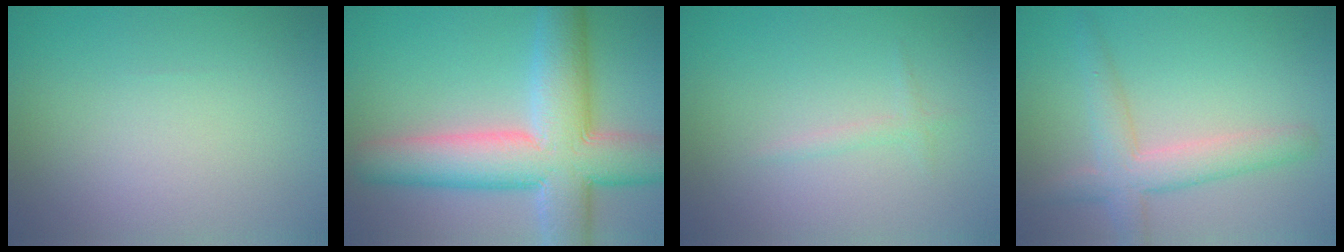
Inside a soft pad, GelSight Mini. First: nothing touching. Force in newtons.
{"total": 11.4, "press": 11.4, "slide": 0.7}
{"total": 0.9, "press": 0.9, "slide": 0.0}
{"total": 4.1, "press": 4.1, "slide": 0.2}